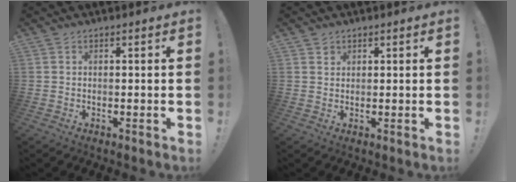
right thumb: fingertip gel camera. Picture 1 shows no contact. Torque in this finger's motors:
{"motor_torque": [-0.20, 0.06, -0.20, 0.13, -0.02]}